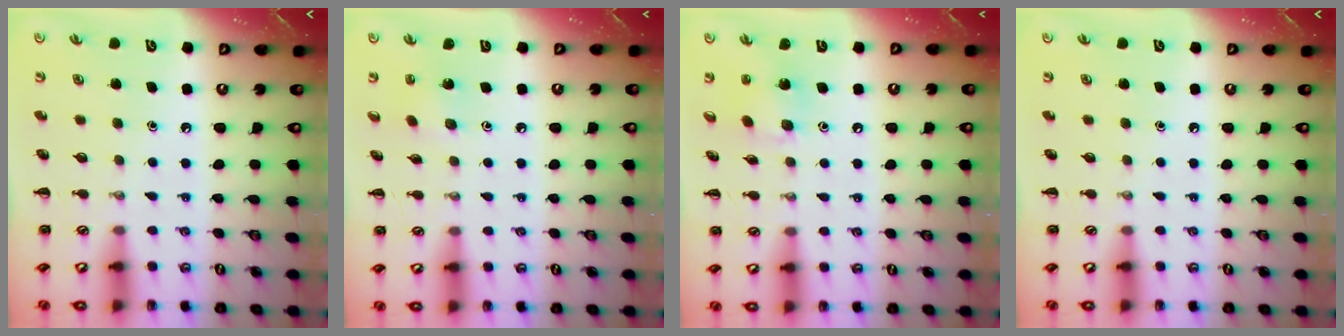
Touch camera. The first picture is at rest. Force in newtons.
{"total": 2.2, "press": 2.0, "slide": 0.7}
{"total": 5.0, "press": 4.9, "slide": 1.0}
{"total": 0.0}